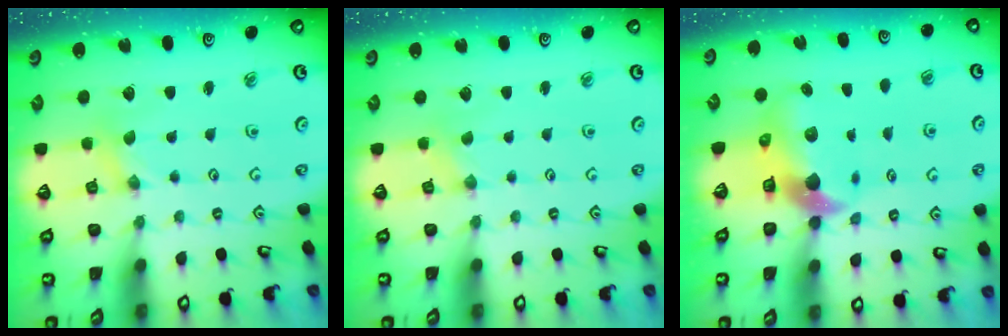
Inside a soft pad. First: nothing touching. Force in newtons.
{"total": 0.0}
{"total": 9.0, "press": 9.0, "slide": 1.3}